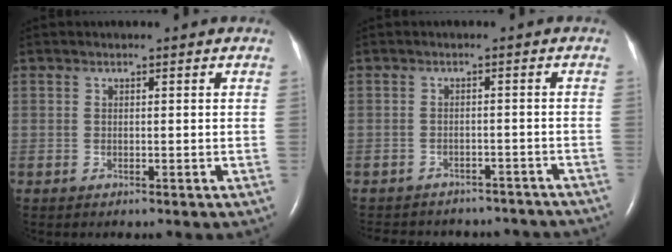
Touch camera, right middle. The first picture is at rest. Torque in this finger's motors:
{"motor_torque": [1.07, -1.07, 0.14, 0.03]}